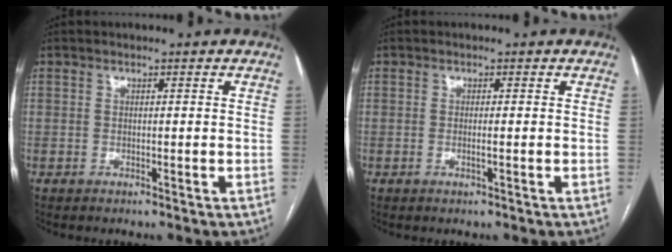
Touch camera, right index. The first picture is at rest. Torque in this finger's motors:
{"motor_torque": [-0.08, 0.05, -0.08, 0.00]}